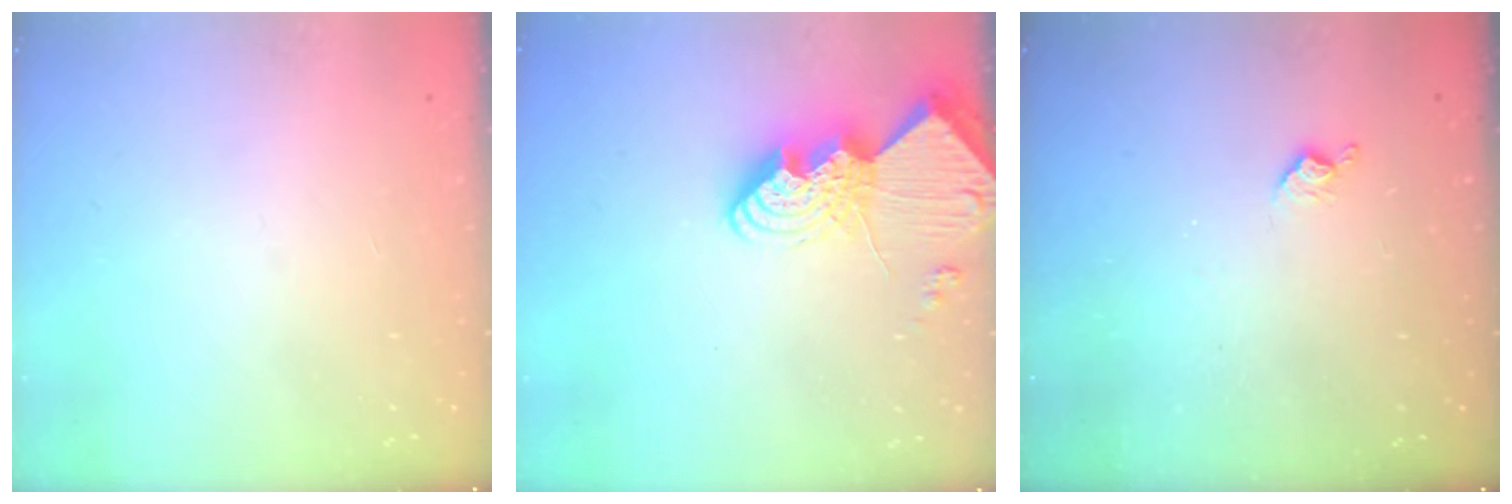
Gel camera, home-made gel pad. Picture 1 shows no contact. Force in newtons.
{"total": 18.8, "press": 18.7, "slide": 1.7}
{"total": 5.9, "press": 5.9, "slide": 0.8}